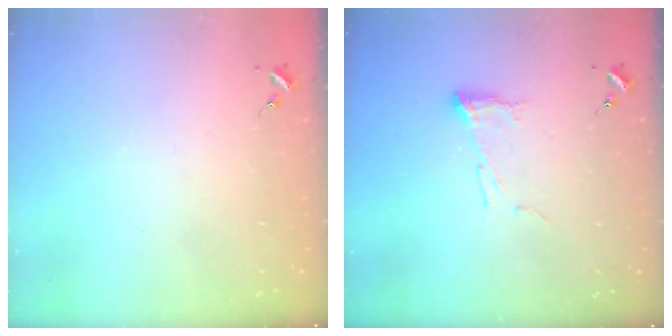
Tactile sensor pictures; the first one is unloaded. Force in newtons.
{"total": 7.2, "press": 7.2, "slide": 0.4}